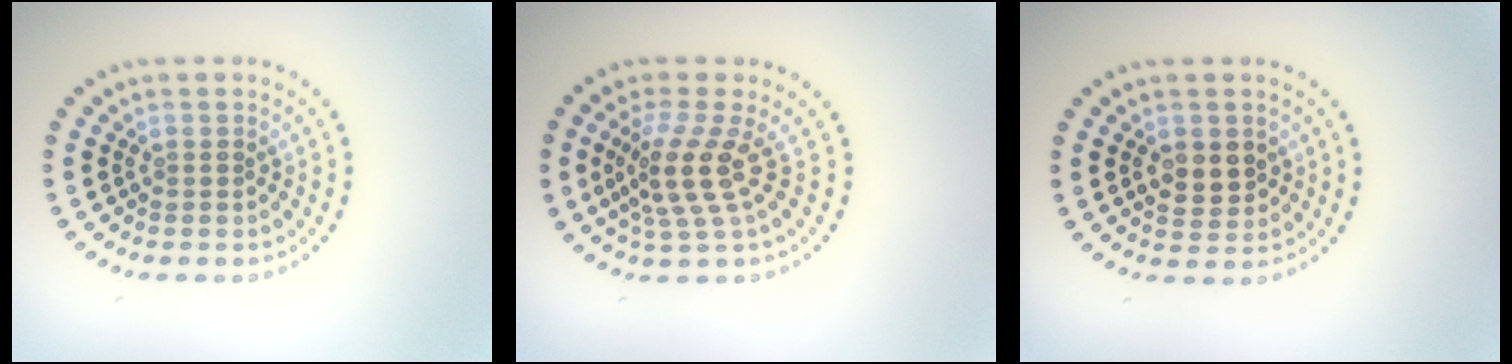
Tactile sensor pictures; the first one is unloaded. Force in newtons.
{"total": 3.8, "press": 2.8, "slide": 2.6}
{"total": 2.5, "press": 2.5, "slide": 0.3}